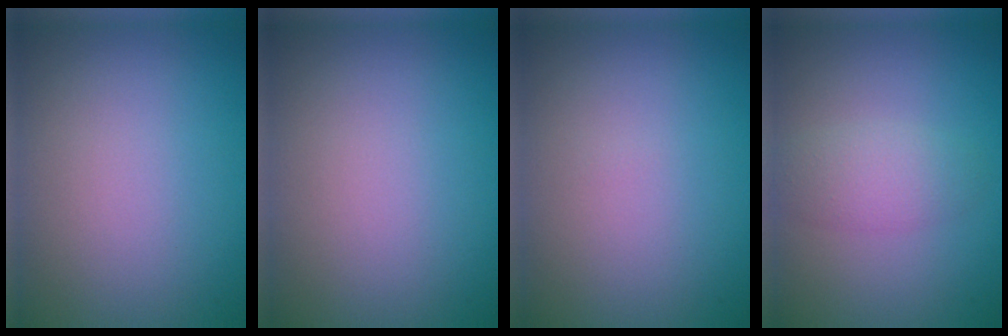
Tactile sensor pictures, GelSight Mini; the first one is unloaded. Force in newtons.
{"total": 0.0}
{"total": 0.0}
{"total": 2.4, "press": 2.4, "slide": 0.1}